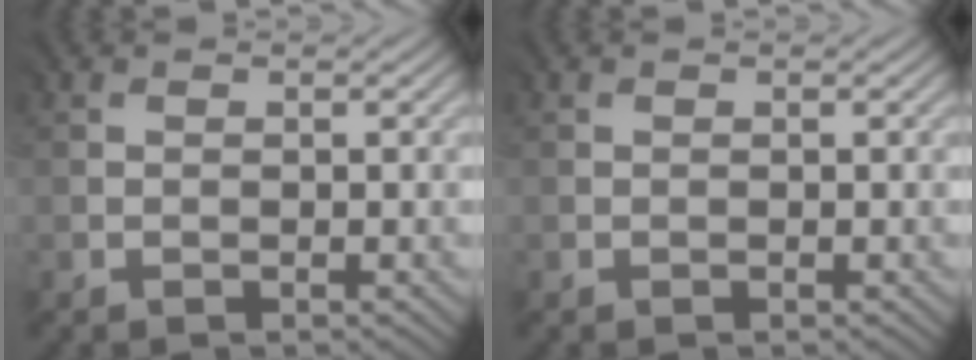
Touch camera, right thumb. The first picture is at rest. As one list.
[{"total": 0.0}]